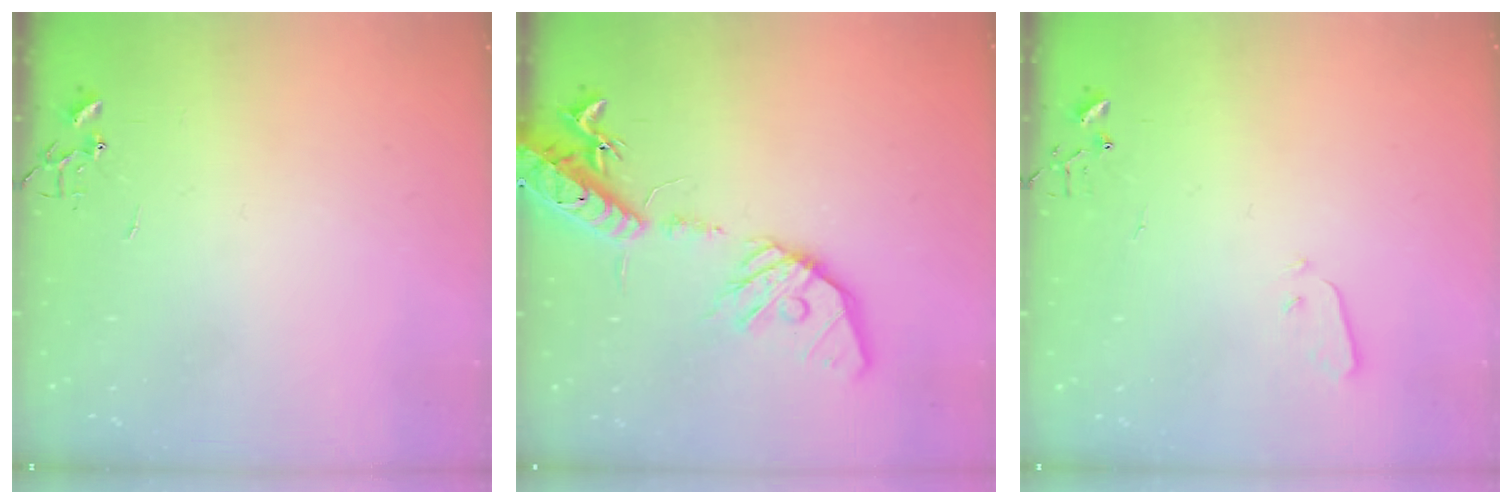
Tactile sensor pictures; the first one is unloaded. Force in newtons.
{"total": 18.6, "press": 18.2, "slide": 3.5}
{"total": 3.2, "press": 3.2, "slide": 0.1}